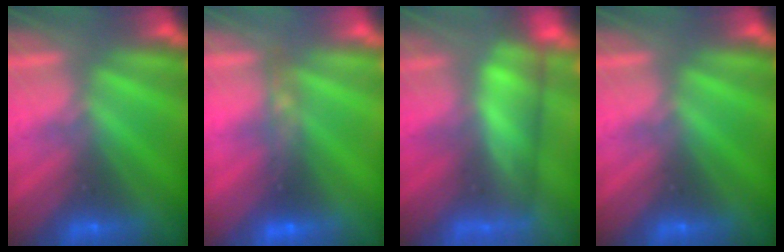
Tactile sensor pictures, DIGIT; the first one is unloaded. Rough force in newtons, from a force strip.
{"total": 4.4}
{"total": 4.5}
{"total": 0.0}